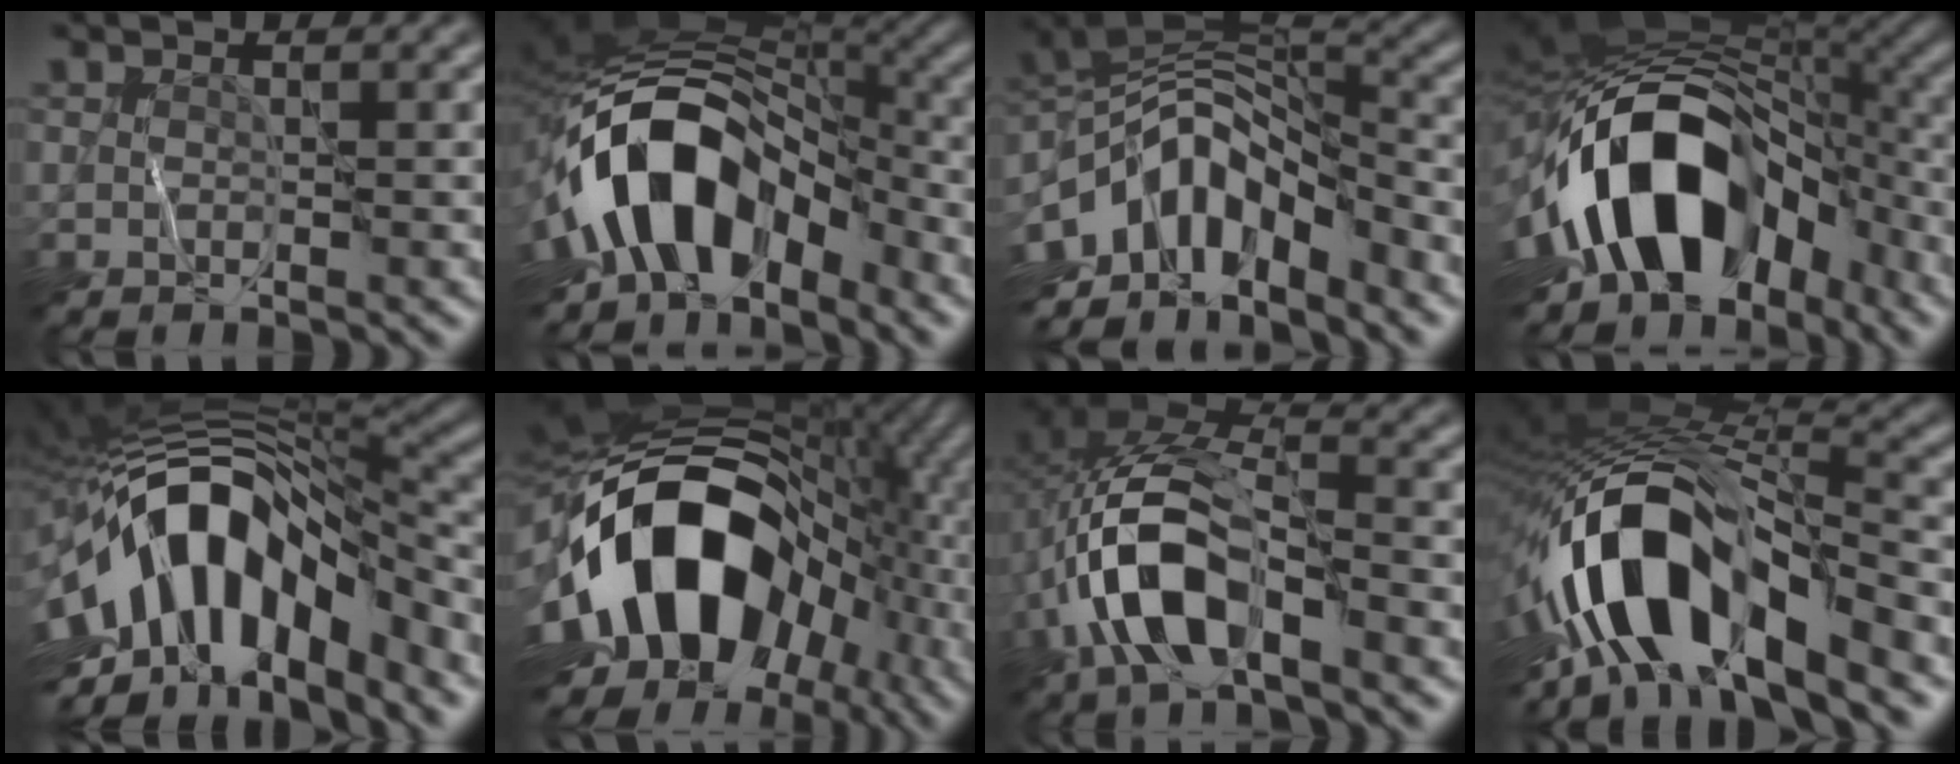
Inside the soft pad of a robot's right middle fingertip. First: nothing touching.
{"total": 12.3, "force": [-5.4, 7.4, 8.2], "torque": [-0.131, 0.009, -0.100]}
{"total": 10.6, "force": [-4.7, 5.7, 7.7], "torque": [-0.126, 0.010, -0.092]}
{"total": 15.8, "force": [-4.8, 10.1, 11.2], "torque": [-0.183, -0.002, -0.084]}
{"total": 14.9, "force": [-4.0, 7.6, 12.2], "torque": [-0.193, 0.023, -0.079]}
{"total": 18.2, "force": [-3.3, 12.6, 12.7], "torque": [-0.219, -0.005, -0.059]}
{"total": 10.1, "force": [-3.1, 5.2, 8.1], "torque": [-0.165, 0.005, -0.062]}
{"total": 13.1, "force": [-5.8, 5.4, 10.4], "torque": [-0.180, 0.003, -0.104]}